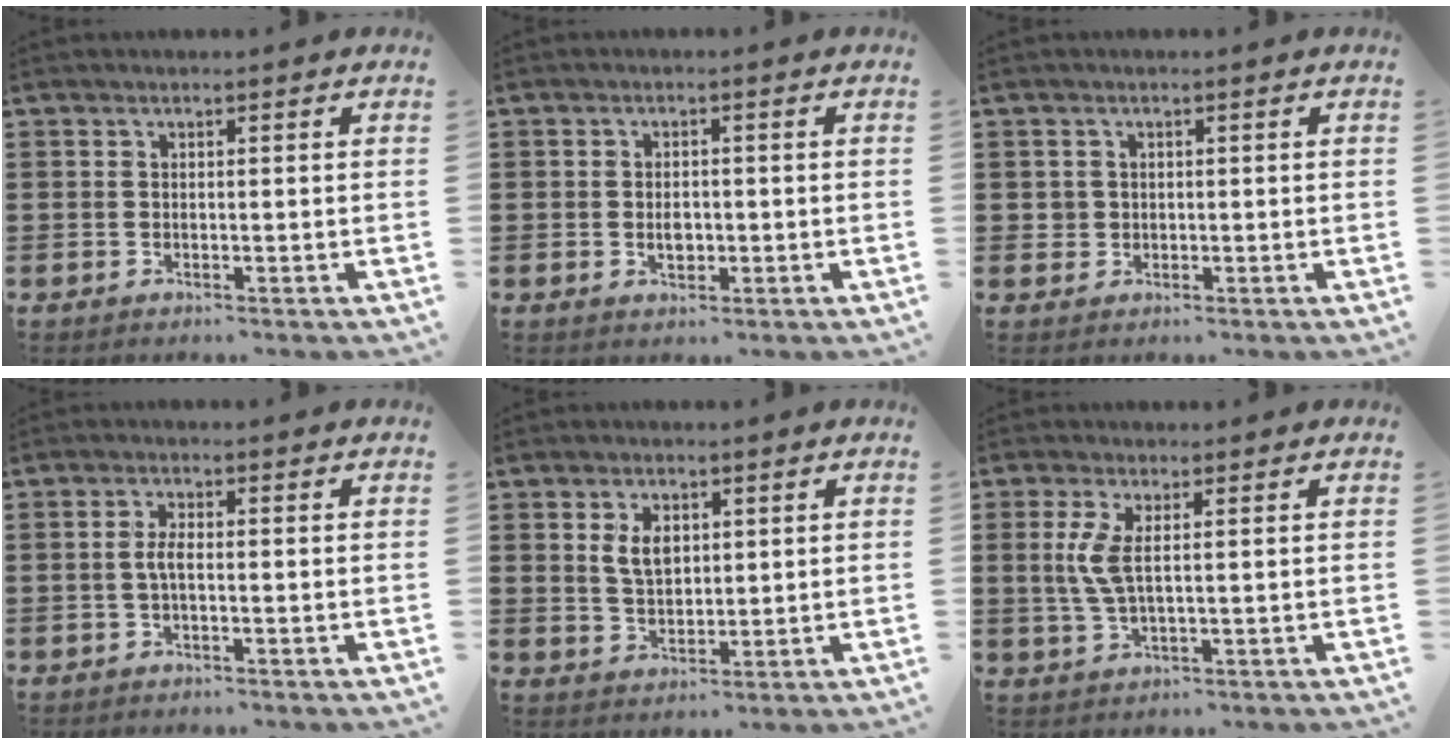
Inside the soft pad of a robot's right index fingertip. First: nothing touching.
{"total": 2.3, "force": [-0.3, 1.5, 1.7], "torque": [-0.027, 0.001, -0.008]}
{"total": 1.5, "force": [0.1, 1.5, 0.2], "torque": [-0.008, 0.008, -0.001]}
{"total": 2.5, "force": [-0.3, 0.7, 2.4], "torque": [-0.052, 0.001, -0.010]}
{"total": 4.5, "force": [1.4, 2.8, 3.2], "torque": [-0.064, 0.007, 0.023]}
{"total": 4.4, "force": [0.8, 1.3, 4.2], "torque": [-0.106, -0.005, 0.006]}